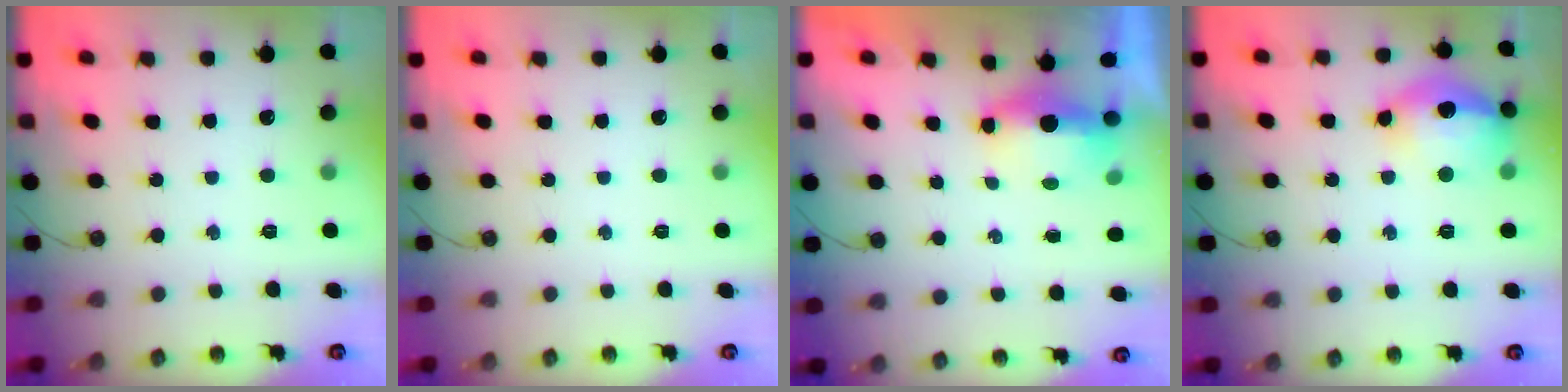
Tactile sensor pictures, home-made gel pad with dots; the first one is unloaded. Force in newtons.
{"total": 0.0}
{"total": 9.6, "press": 6.1, "slide": 7.4}
{"total": 16.2, "press": 16.2, "slide": 1.4}